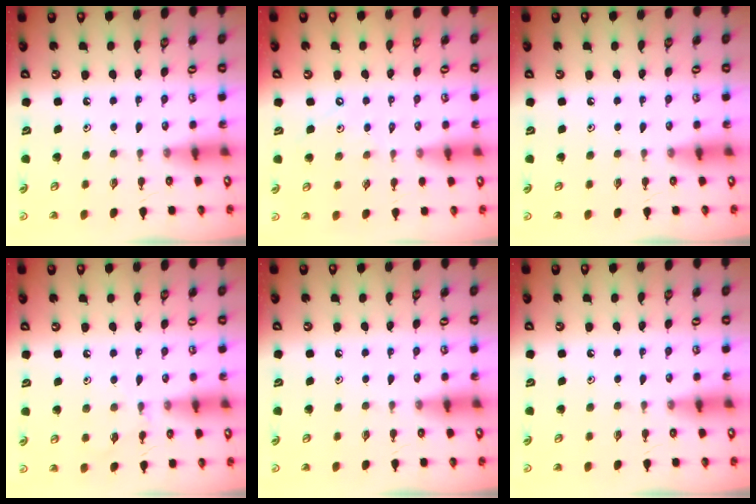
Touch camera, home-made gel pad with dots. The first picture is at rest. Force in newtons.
{"total": 3.3, "press": 3.2, "slide": 0.3}
{"total": 0.0}
{"total": 5.0, "press": 4.9, "slide": 0.7}
{"total": 0.0}
{"total": 0.0}